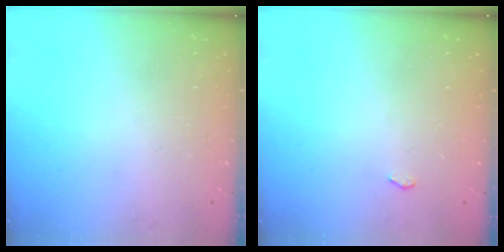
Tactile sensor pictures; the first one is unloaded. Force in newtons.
{"total": 2.2, "press": 2.2, "slide": 0.3}